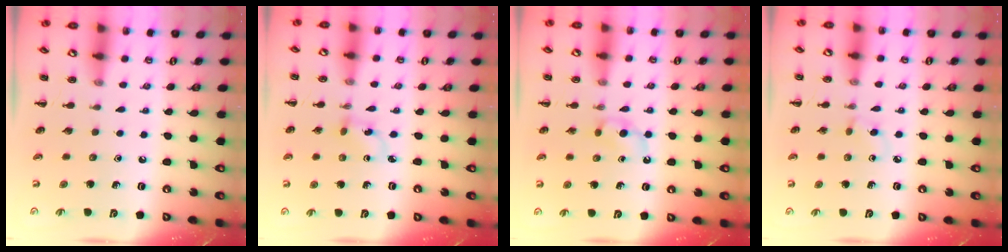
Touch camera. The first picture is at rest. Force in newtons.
{"total": 2.1, "press": 1.9, "slide": 0.9}
{"total": 3.7, "press": 3.4, "slide": 1.5}
{"total": 1.8, "press": 1.6, "slide": 0.8}